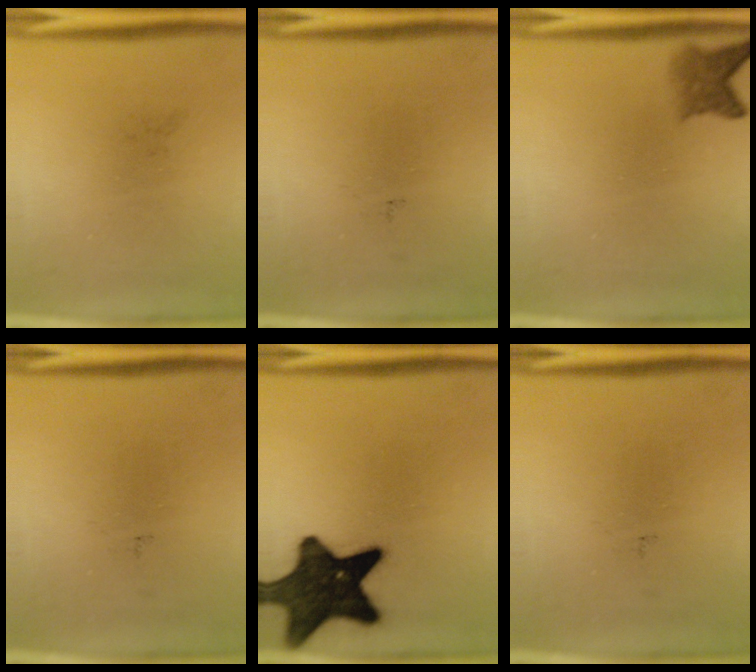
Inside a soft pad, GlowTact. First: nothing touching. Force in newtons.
{"total": 0.0}
{"total": 2.9}
{"total": 0.0}
{"total": 15.8}
{"total": 0.0}